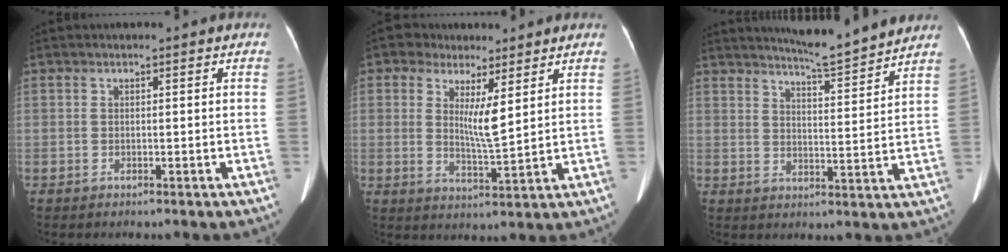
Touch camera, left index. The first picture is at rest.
{"total": 6.8, "force": [2.8, 2.4, 5.7], "torque": [-0.103, 0.000, 0.049]}
{"total": 9.7, "force": [9.2, -0.6, 3.1], "torque": [-0.058, -0.007, 0.131]}